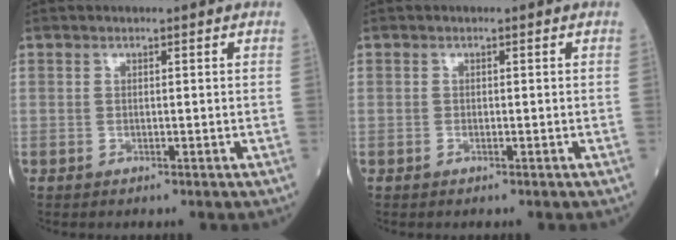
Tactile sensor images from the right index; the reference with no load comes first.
{"total": 0.0}